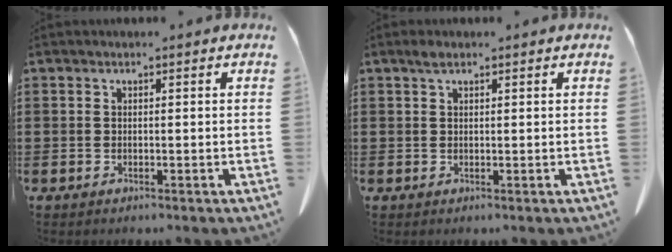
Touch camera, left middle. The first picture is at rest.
{"total": 1.1, "force": [0.7, 0.5, 0.8], "torque": [-0.019, 0.001, 0.013]}